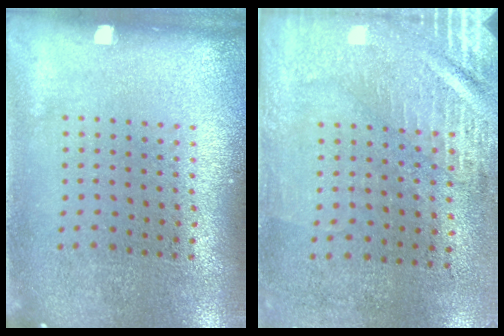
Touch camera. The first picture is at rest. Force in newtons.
{"total": 2.9, "press": 2.5, "slide": 1.5}